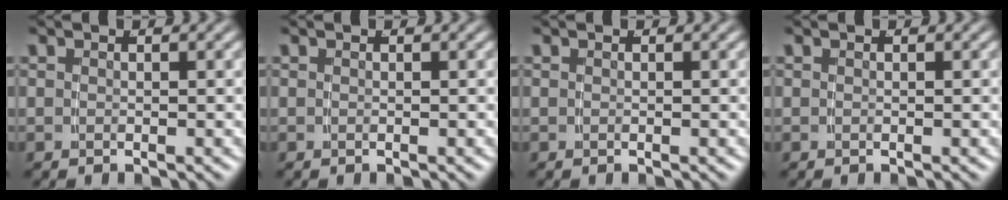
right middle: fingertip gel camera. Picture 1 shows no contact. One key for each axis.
{"total": 0.0}
{"total": 0.0}
{"total": 0.0}